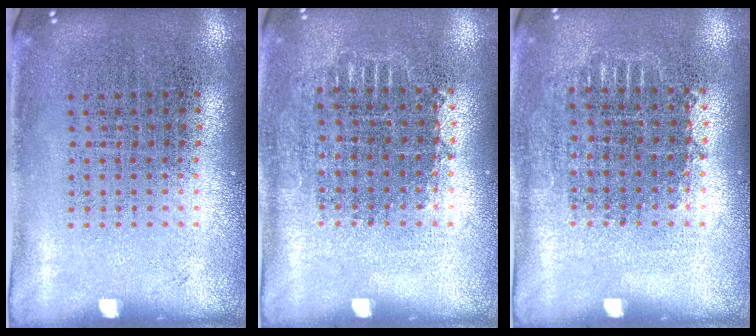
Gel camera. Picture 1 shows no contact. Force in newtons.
{"total": 0.7, "press": 0.7, "slide": 0.3}
{"total": 0.7, "press": 0.7, "slide": 0.3}